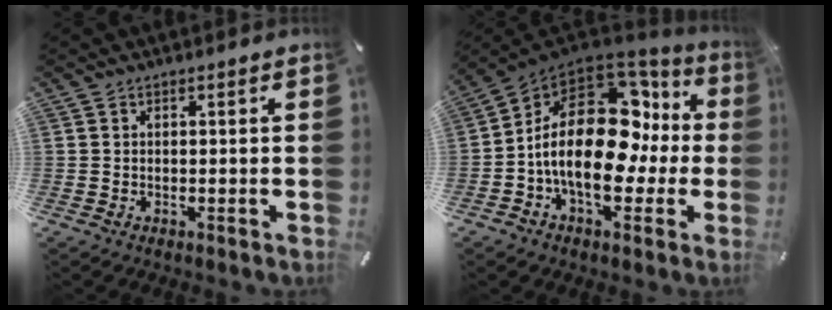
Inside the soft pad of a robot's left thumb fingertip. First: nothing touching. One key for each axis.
{"total": 23.1, "fx": -0.1, "fy": 13.9, "fz": 18.5, "tx": -0.320, "ty": -0.005, "tz": 0.004}